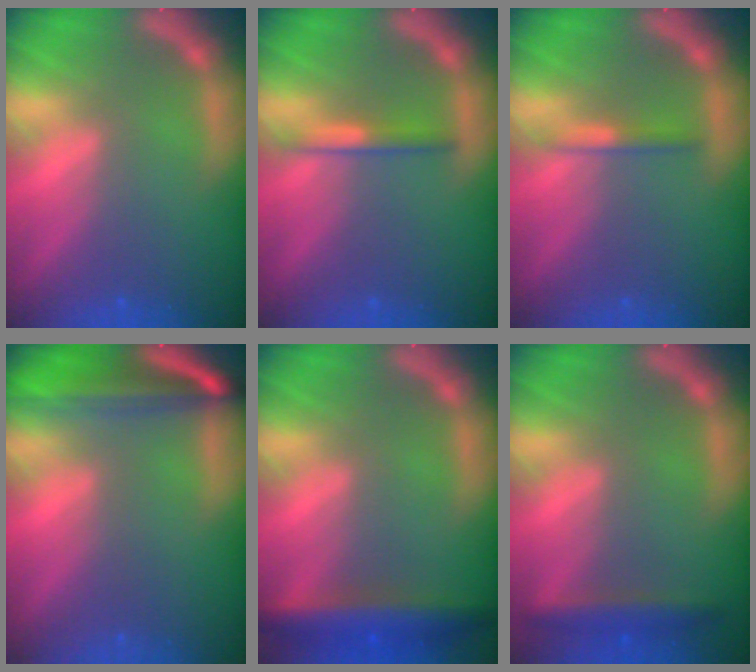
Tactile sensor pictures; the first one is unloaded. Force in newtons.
{"total": 2.0}
{"total": 1.4}
{"total": 7.5}
{"total": 5.5}
{"total": 2.9}